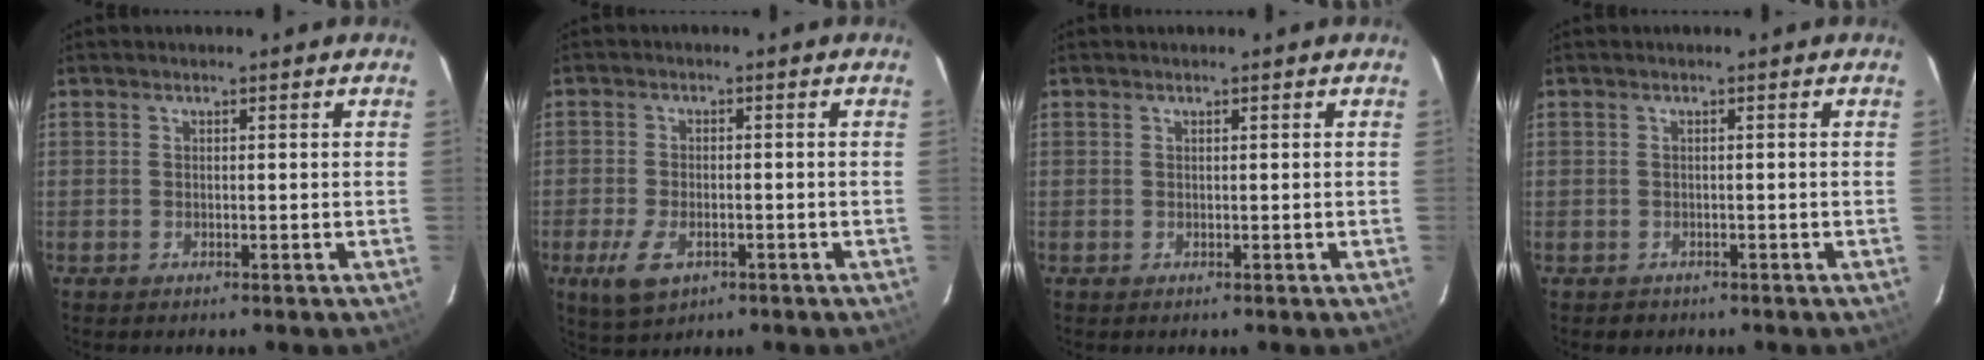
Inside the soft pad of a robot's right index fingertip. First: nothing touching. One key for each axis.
{"total": 6.5, "fx": -2.9, "fy": 3.5, "fz": 4.6, "tx": -0.109, "ty": -0.011, "tz": -0.048}
{"total": 0.0}
{"total": 1.5, "fx": -0.8, "fy": 1.3, "fz": 0.0, "tx": -0.001, "ty": 0.003, "tz": -0.007}